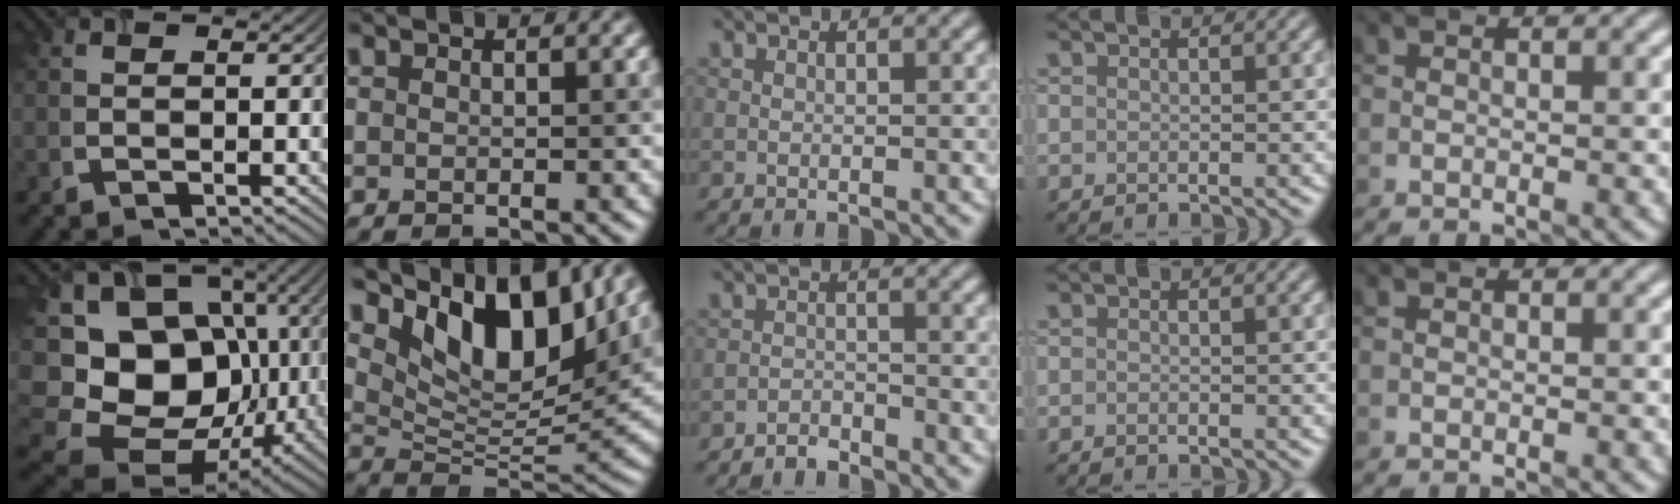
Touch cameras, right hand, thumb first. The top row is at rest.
{"thumb": {"total": 18.0, "force": [-1.7, 14.5, 10.6], "torque": [-0.225, -0.027, 0.002]}, "index": {"total": 10.3, "force": [6.3, 4.5, 6.9], "torque": [-0.109, 0.007, 0.117]}, "middle": {"total": 1.6, "force": [-1.6, -0.1, -0.3], "torque": [0.006, 0.013, -0.026]}}